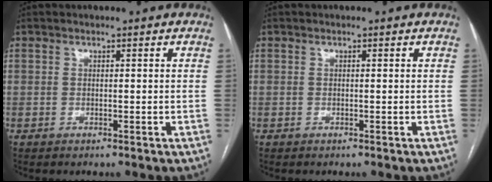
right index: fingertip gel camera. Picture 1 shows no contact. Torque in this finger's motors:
{"motor_torque": [-0.12, 0.11, 0.03, 0.01]}